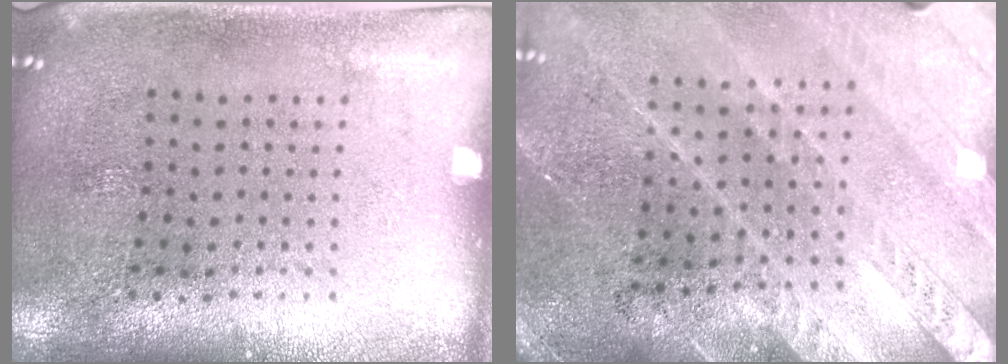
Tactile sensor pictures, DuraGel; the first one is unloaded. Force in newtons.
{"total": 3.0, "press": 2.6, "slide": 1.4}